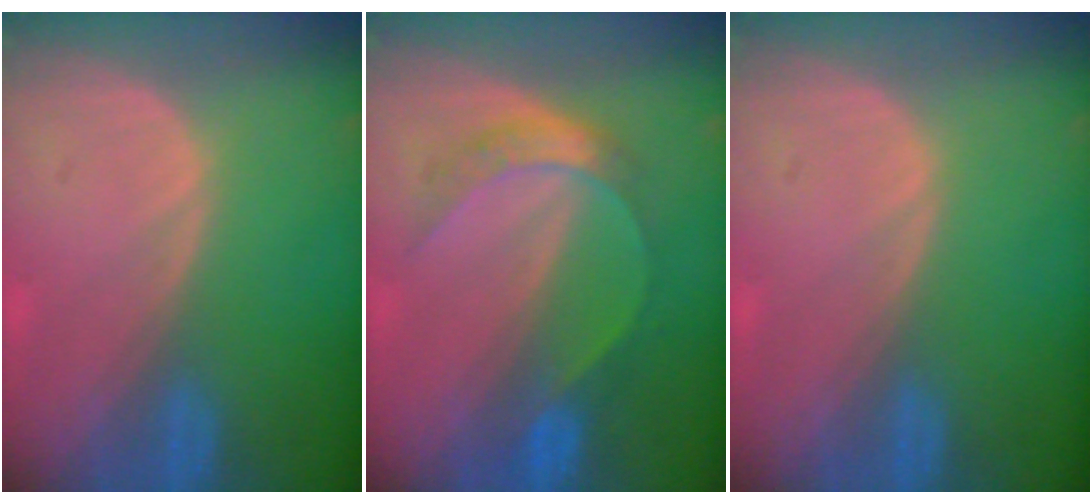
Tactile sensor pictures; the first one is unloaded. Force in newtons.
{"total": 5.3, "press": 5.3, "slide": 0.1}
{"total": 0.0}